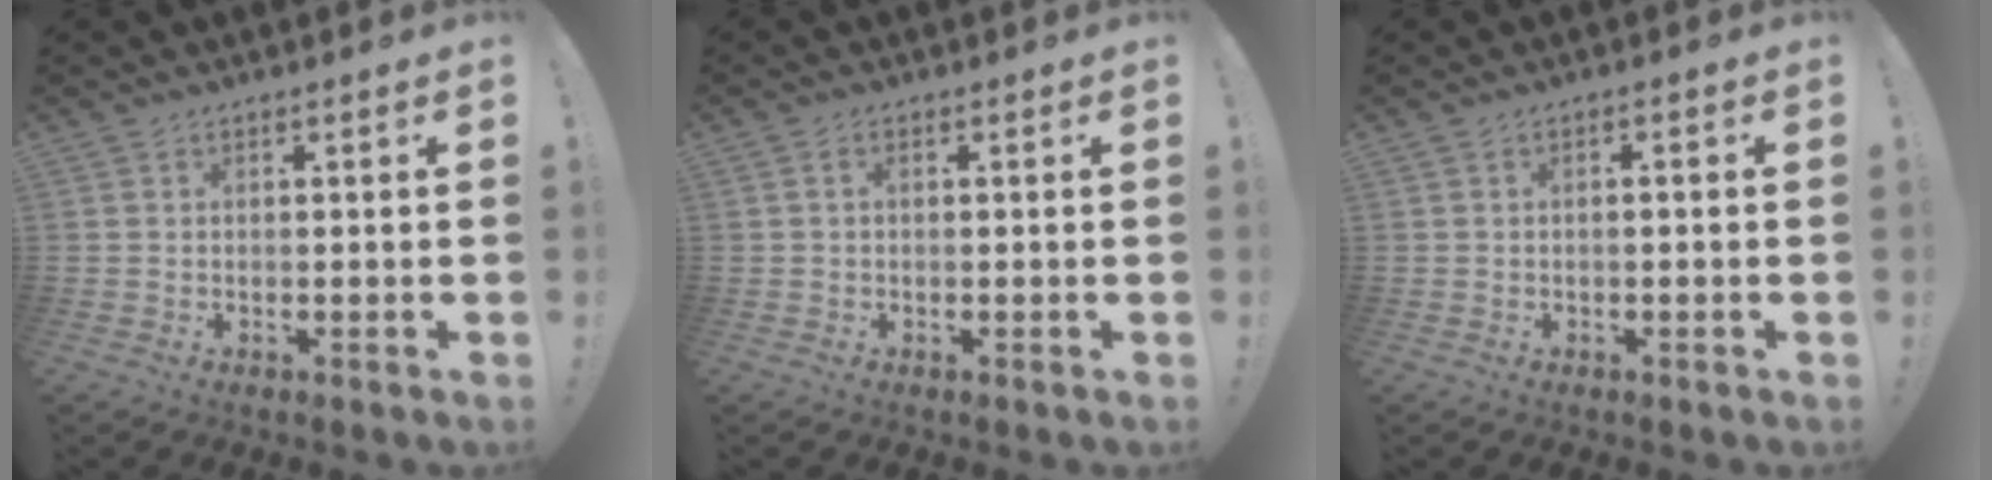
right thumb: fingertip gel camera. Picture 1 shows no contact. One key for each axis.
{"total": 1.1, "fx": 0.0, "fy": 0.7, "fz": 0.9, "tx": -0.025, "ty": 0.006, "tz": 0.002}
{"total": 1.3, "fx": -0.9, "fy": -0.1, "fz": 0.9, "tx": -0.017, "ty": 0.000, "tz": -0.017}